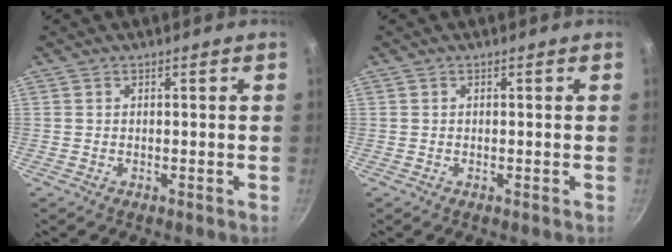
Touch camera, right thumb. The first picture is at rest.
{"total": 0.0}